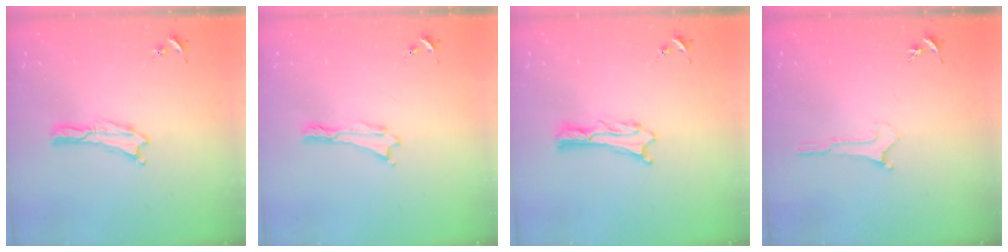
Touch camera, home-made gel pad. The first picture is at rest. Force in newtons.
{"total": 0.0}
{"total": 1.3, "press": 1.2, "slide": 0.1}
{"total": 0.0}